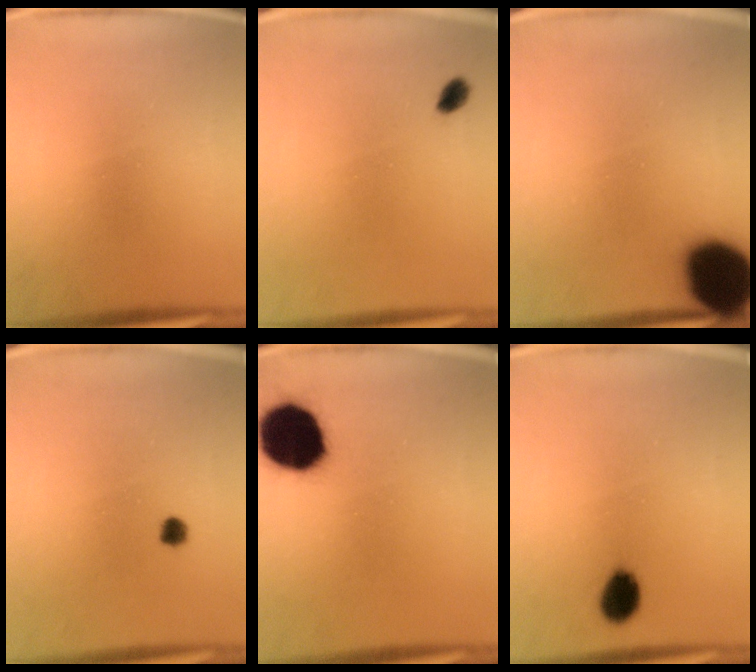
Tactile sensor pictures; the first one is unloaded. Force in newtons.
{"total": 1.9}
{"total": 19.4}
{"total": 1.9}
{"total": 18.5}
{"total": 5.5}